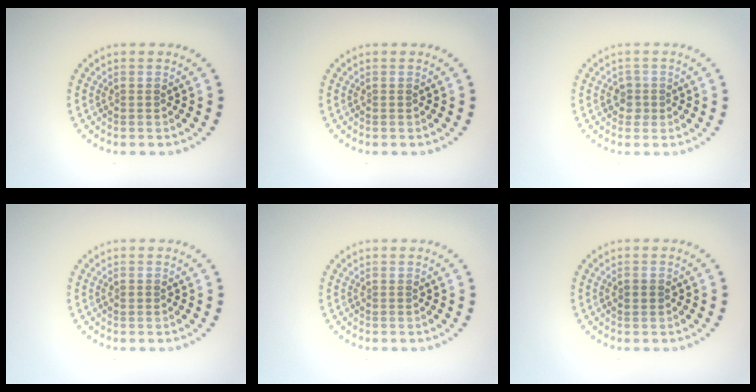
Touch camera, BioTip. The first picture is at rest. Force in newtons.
{"total": 0.0}
{"total": 1.4, "press": 1.2, "slide": 0.8}
{"total": 0.6, "press": 0.6, "slide": 0.1}
{"total": 0.0}
{"total": 1.1, "press": 1.1, "slide": 0.2}